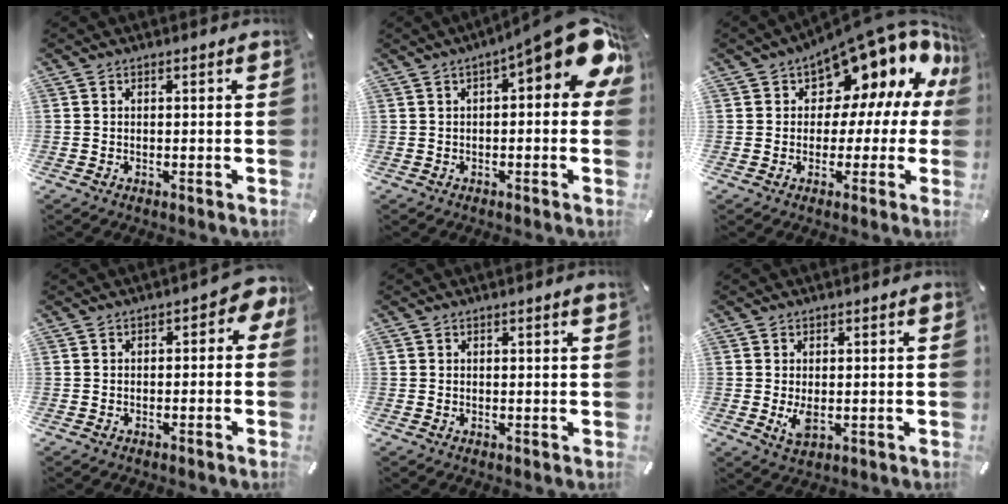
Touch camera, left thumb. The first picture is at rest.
{"total": 14.0, "force": [5.1, 4.2, 12.3], "torque": [-0.155, -0.042, 0.079]}
{"total": 13.7, "force": [9.1, 7.3, 7.2], "torque": [-0.102, -0.086, 0.159]}
{"total": 2.8, "force": [-0.9, 1.7, 2.1], "torque": [-0.032, 0.010, -0.019]}
{"total": 0.6, "force": [0.4, 0.0, 0.5], "torque": [-0.009, -0.001, 0.006]}
{"total": 4.0, "force": [-0.1, 2.1, 3.4], "torque": [-0.073, -0.008, -0.007]}